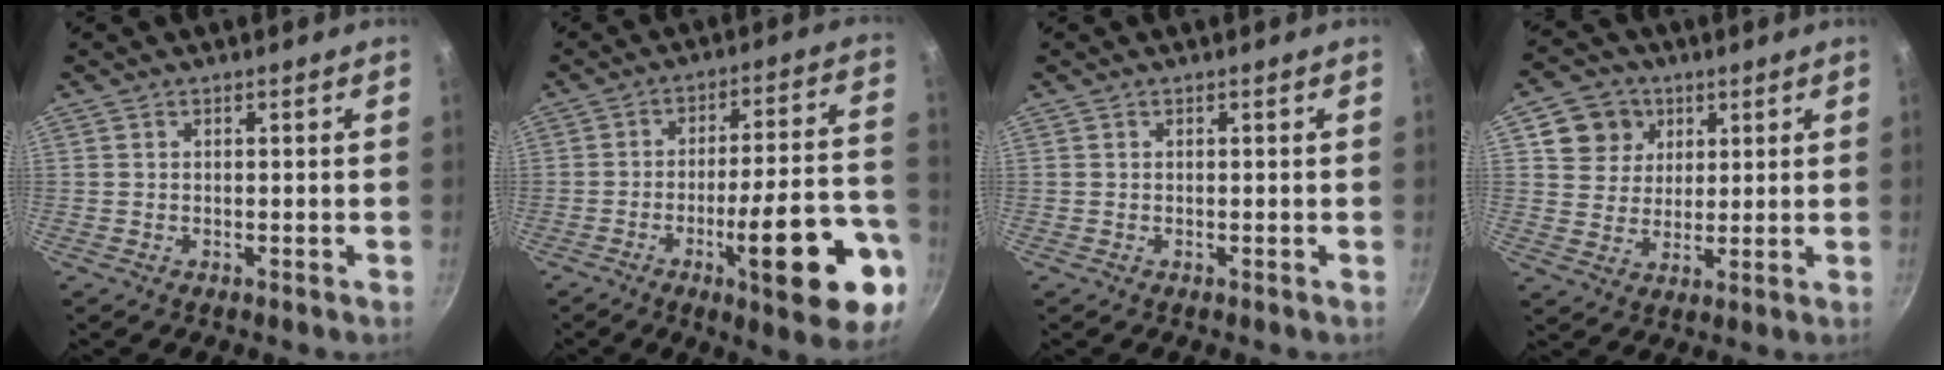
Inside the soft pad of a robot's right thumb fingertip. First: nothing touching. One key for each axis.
{"total": 20.8, "fx": -8.5, "fy": 5.1, "fz": 18.3, "tx": -0.224, "ty": 0.038, "tz": -0.119}
{"total": 0.0}
{"total": 8.5, "fx": 3.4, "fy": 7.4, "fz": 2.3, "tx": -0.008, "ty": 0.000, "tz": 0.056}